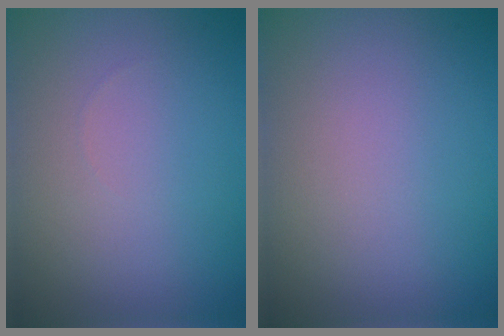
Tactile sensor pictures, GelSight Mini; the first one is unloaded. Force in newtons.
{"total": 0.0}